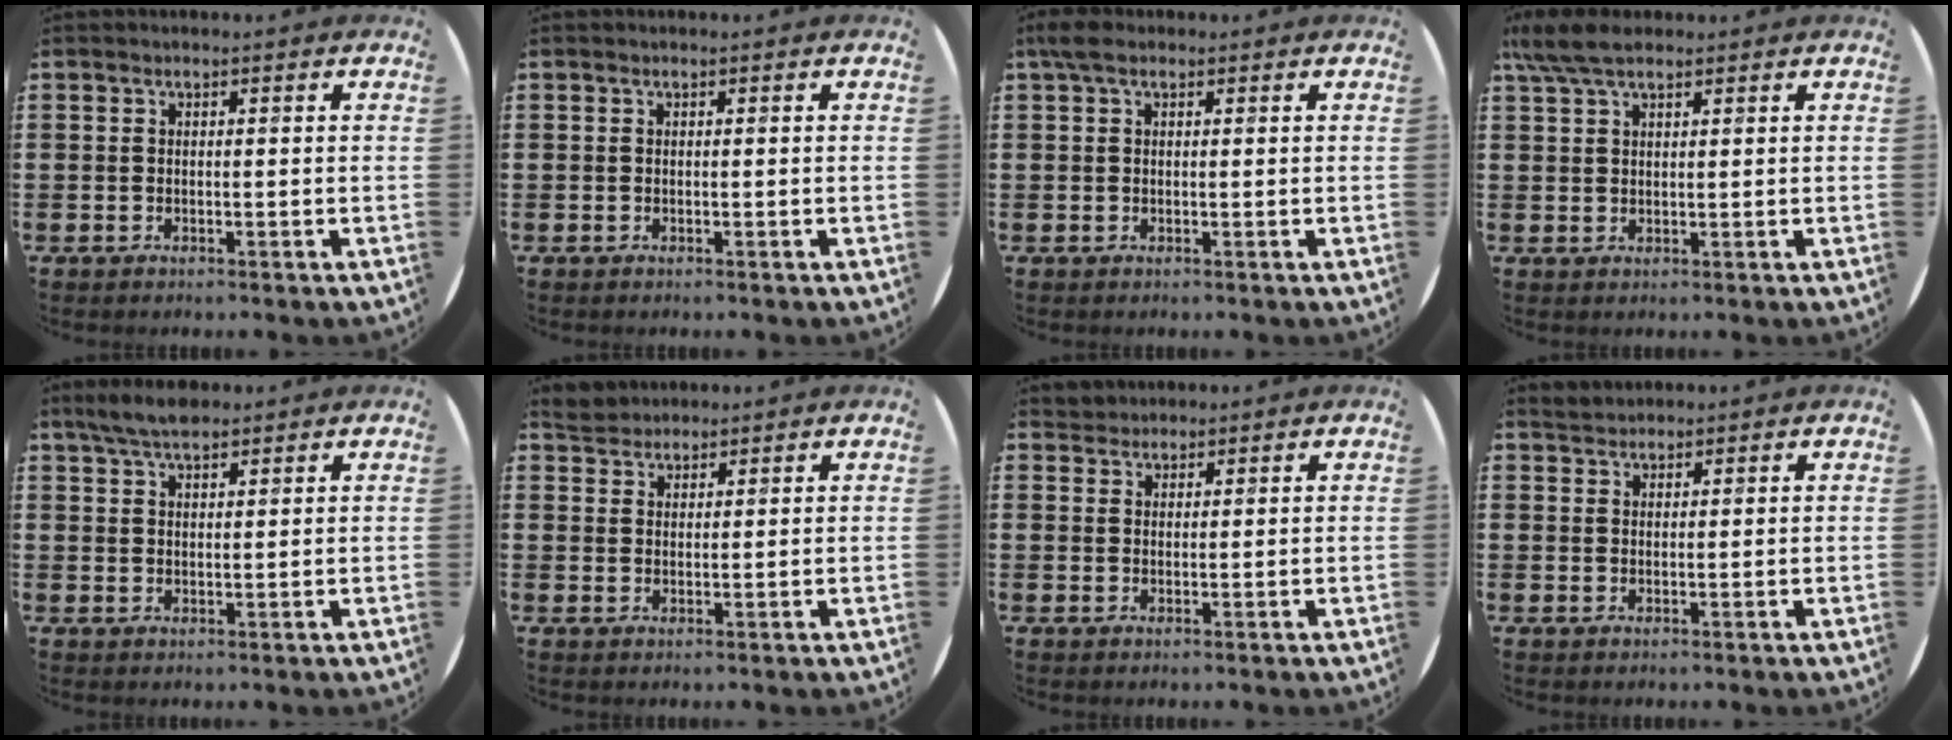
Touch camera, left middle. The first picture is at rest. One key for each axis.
{"total": 0.0}
{"total": 1.7, "fx": 1.1, "fy": 0.9, "fz": 1.1, "tx": -0.024, "ty": 0.008, "tz": 0.018}
{"total": 4.7, "fx": 3.6, "fy": 1.4, "fz": 2.7, "tx": -0.060, "ty": 0.003, "tz": 0.067}
{"total": 4.4, "fx": 3.7, "fy": 1.2, "fz": 2.0, "tx": -0.047, "ty": -0.003, "tz": 0.068}
{"total": 2.9, "fx": 2.8, "fy": 0.9, "fz": 0.0, "tx": -0.006, "ty": 0.003, "tz": 0.055}
{"total": 1.8, "fx": 1.7, "fy": 0.6, "fz": -0.3, "tx": 0.003, "ty": 0.004, "tz": 0.034}
{"total": 1.5, "fx": 1.5, "fy": 0.4, "fz": -0.2, "tx": 0.001, "ty": 0.004, "tz": 0.029}